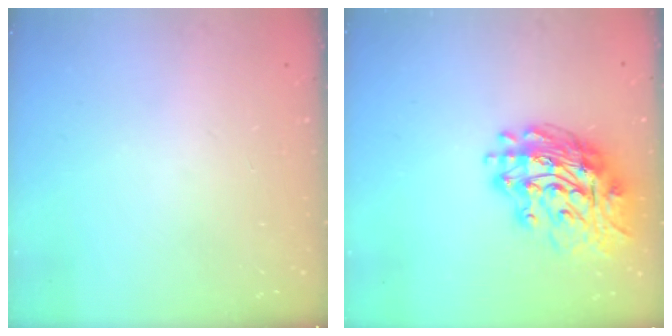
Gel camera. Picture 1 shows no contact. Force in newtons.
{"total": 17.2, "press": 17.1, "slide": 1.9}